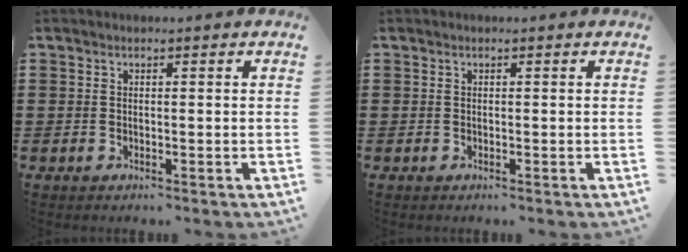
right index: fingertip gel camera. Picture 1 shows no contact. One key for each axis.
{"total": 0.0}